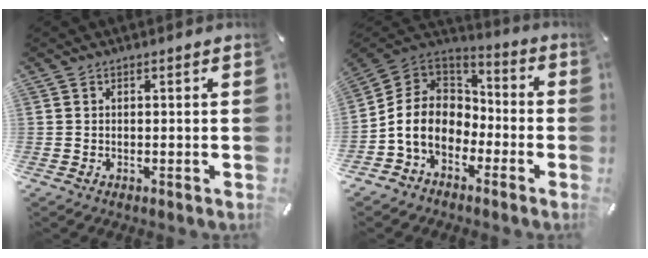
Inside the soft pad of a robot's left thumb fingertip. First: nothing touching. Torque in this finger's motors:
{"motor_torque": [-0.14, 1.96, 1.60, 0.79, 0.36]}